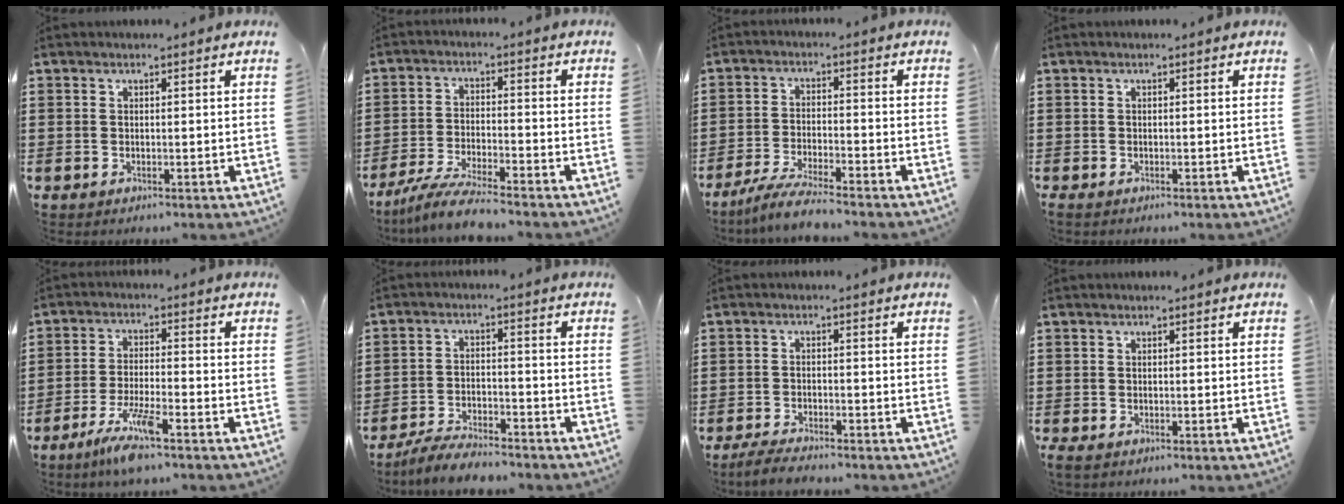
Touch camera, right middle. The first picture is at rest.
{"total": 6.4, "force": [-5.7, -0.1, 2.9], "torque": [-0.064, -0.014, -0.111]}
{"total": 5.4, "force": [-4.8, 0.0, 2.4], "torque": [-0.053, -0.013, -0.092]}
{"total": 0.0}
{"total": 6.8, "force": [-5.0, 0.3, 4.7], "torque": [-0.100, -0.014, -0.093]}
{"total": 5.3, "force": [-5.0, 0.6, 1.6], "torque": [-0.034, 0.002, -0.098]}
{"total": 3.2, "force": [-3.1, 0.3, 0.9], "torque": [-0.023, 0.000, -0.065]}
{"total": 0.6, "force": [-0.4, 0.2, 0.4], "torque": [-0.009, -0.003, -0.006]}